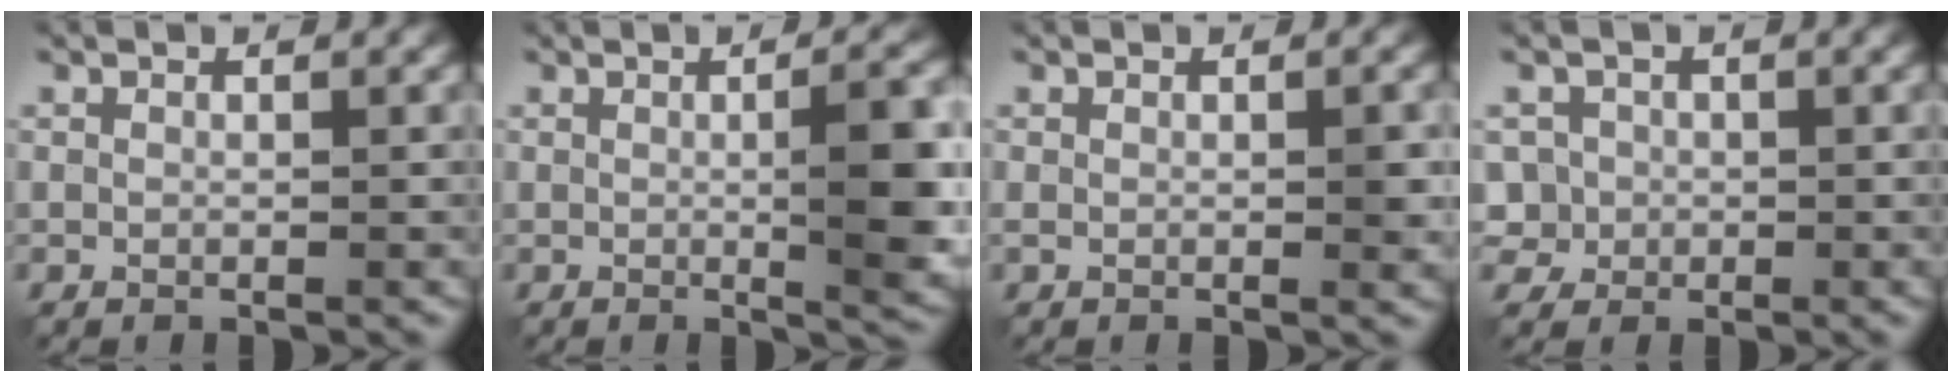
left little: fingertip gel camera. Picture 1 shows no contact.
{"total": 6.8, "force": [0.1, 1.7, 6.6], "torque": [-0.081, 0.003, 0.000]}
{"total": 1.7, "force": [0.2, 0.6, 1.6], "torque": [-0.025, -0.003, 0.006]}
{"total": 2.8, "force": [0.3, 2.7, 0.6], "torque": [-0.025, -0.004, 0.015]}